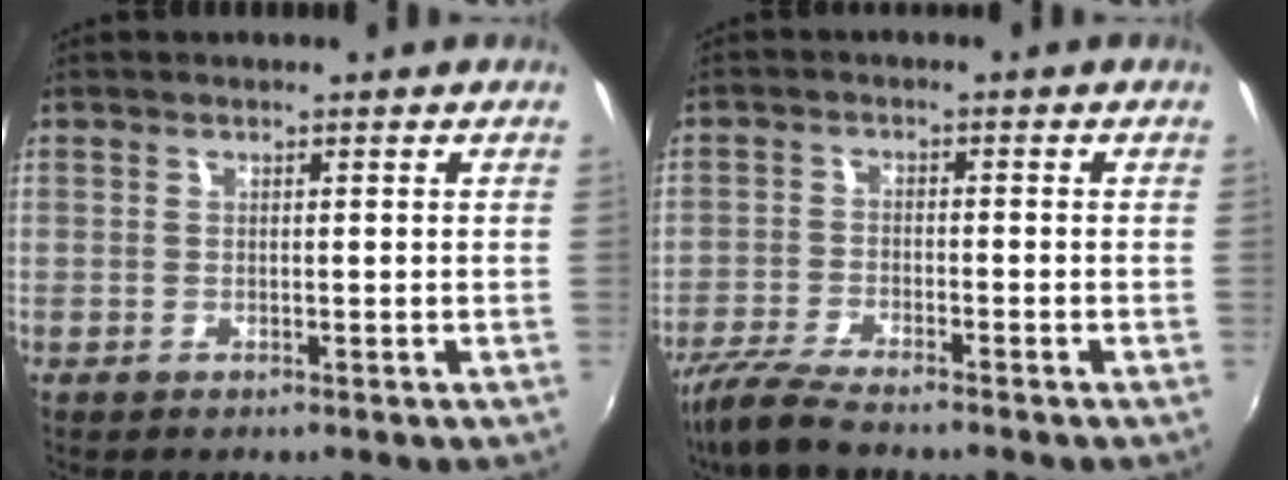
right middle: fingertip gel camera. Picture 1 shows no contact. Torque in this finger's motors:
{"motor_torque": [0.57, -0.58, 0.12, 0.06]}